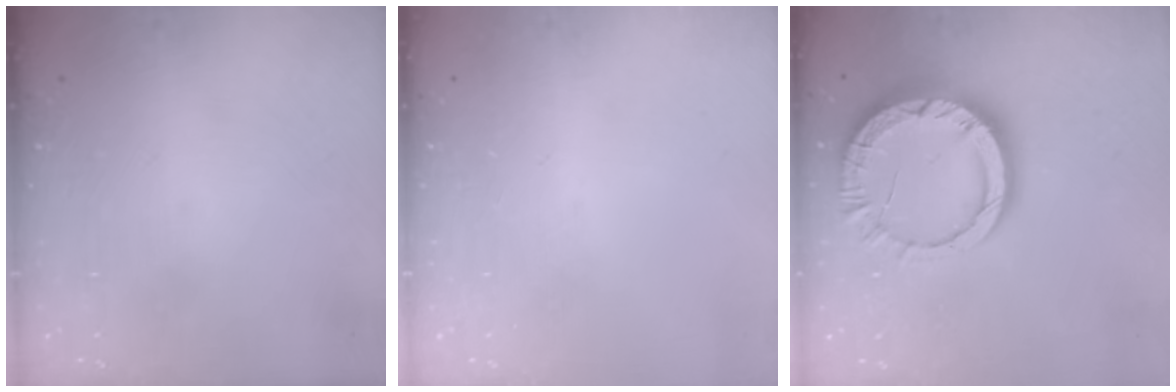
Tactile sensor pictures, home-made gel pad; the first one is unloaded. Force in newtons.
{"total": 0.0}
{"total": 13.4, "press": 13.3, "slide": 1.4}